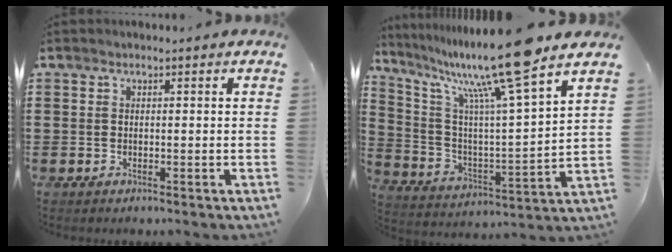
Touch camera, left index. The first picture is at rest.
{"total": 16.0, "force": [11.9, 0.1, 10.7], "torque": [-0.214, -0.069, 0.185]}